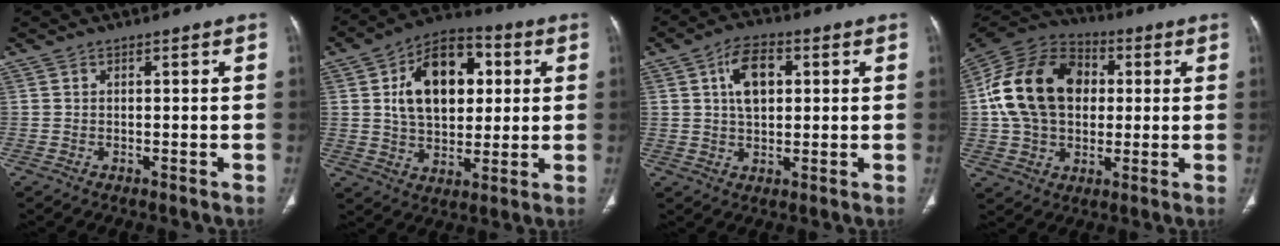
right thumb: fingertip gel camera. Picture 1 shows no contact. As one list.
[{"total": 17.7, "force": [4.0, 11.4, 12.9], "torque": [-0.166, 0.007, 0.063]}, {"total": 8.4, "force": [2.2, 5.0, 6.3], "torque": [-0.090, 0.005, 0.034]}, {"total": 20.8, "force": [2.4, 15.3, 13.9], "torque": [-0.244, 0.018, 0.040]}]